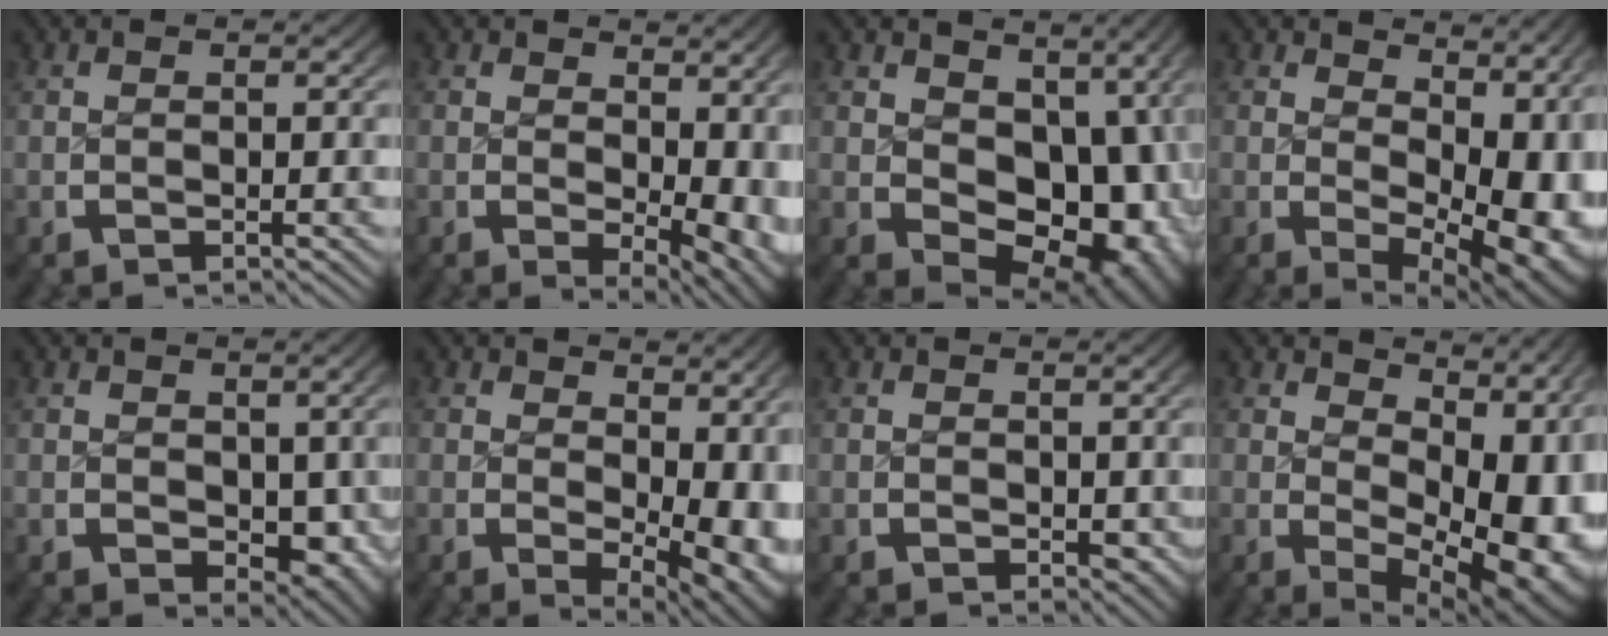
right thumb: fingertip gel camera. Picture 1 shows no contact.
{"total": 5.3, "force": [0.5, 3.1, 4.3], "torque": [-0.053, -0.025, 0.019]}
{"total": 12.9, "force": [-0.4, 9.1, 9.2], "torque": [-0.143, -0.061, 0.024]}
{"total": 9.2, "force": [0.4, 5.4, 7.5], "torque": [-0.102, -0.039, 0.030]}
{"total": 3.7, "force": [0.5, 2.7, 2.4], "torque": [-0.038, -0.022, 0.022]}
{"total": 6.6, "force": [0.4, 3.9, 5.3], "torque": [-0.069, -0.031, 0.021]}
{"total": 1.1, "force": [0.3, 0.9, 0.6], "torque": [0.001, -0.008, 0.013]}
{"total": 11.6, "force": [0.4, 6.6, 9.5], "torque": [-0.132, -0.039, 0.032]}